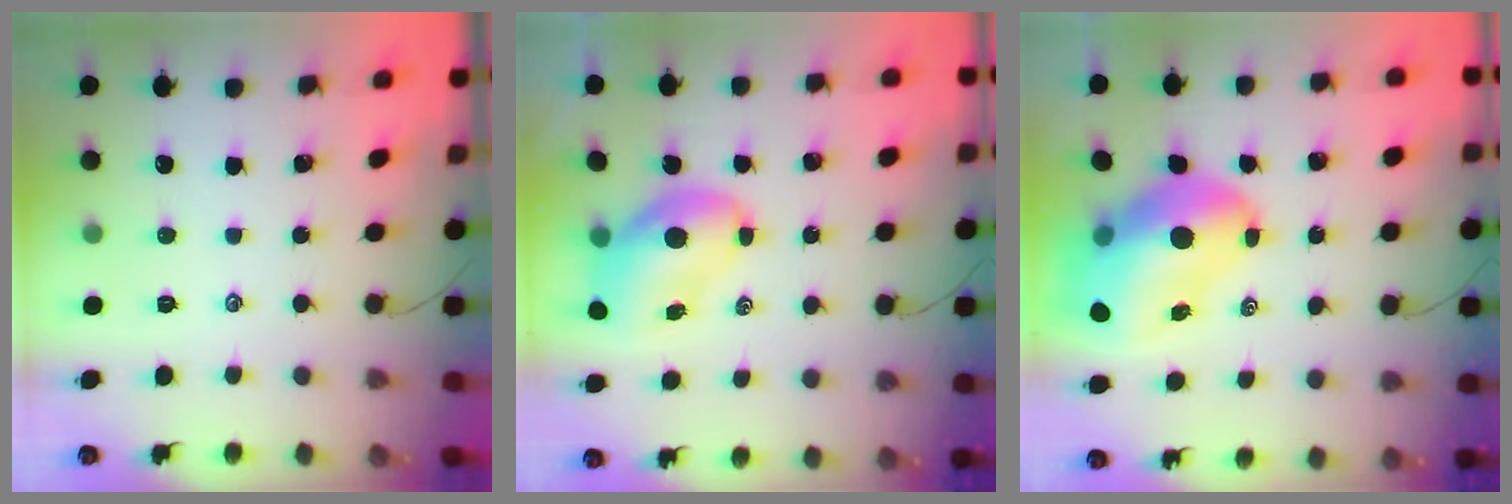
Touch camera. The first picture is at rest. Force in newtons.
{"total": 7.6, "press": 7.5, "slide": 1.3}
{"total": 15.3, "press": 14.6, "slide": 4.5}